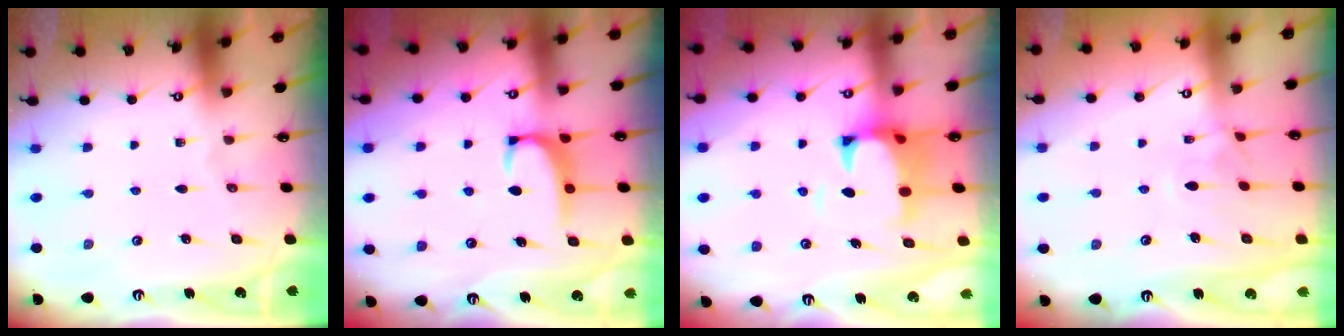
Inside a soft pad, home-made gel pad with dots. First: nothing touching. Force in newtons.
{"total": 2.2, "press": 2.1, "slide": 0.6}
{"total": 2.6, "press": 2.4, "slide": 1.1}
{"total": 1.6, "press": 1.4, "slide": 0.7}